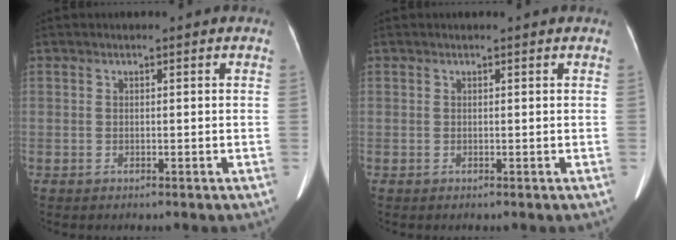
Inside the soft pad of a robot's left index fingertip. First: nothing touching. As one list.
[{"total": 0.6, "force": [0.6, 0.1, 0.2], "torque": [-0.005, 0.010, 0.007]}]